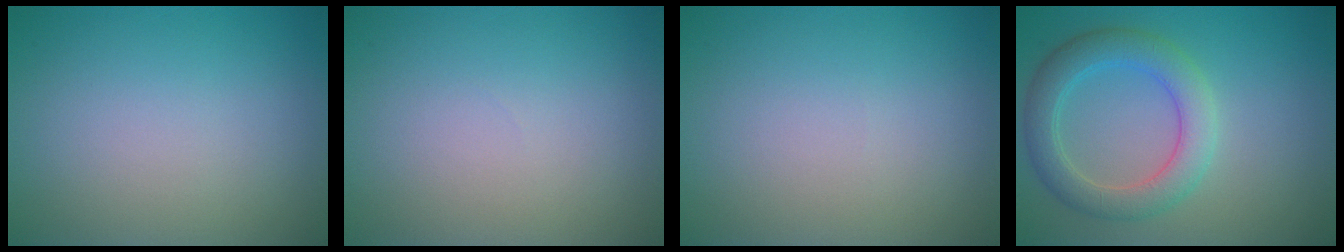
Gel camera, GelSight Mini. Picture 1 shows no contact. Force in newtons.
{"total": 0.0}
{"total": 0.0}
{"total": 4.6, "press": 4.6, "slide": 0.3}